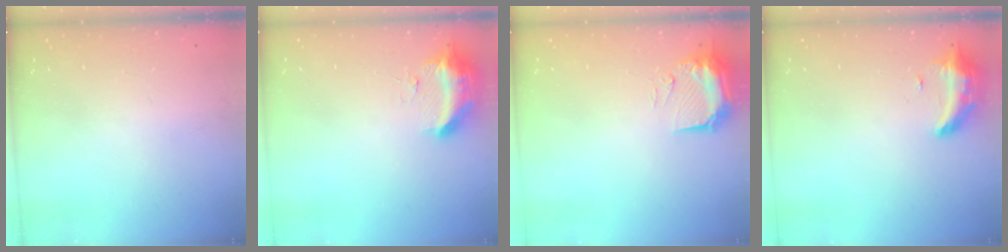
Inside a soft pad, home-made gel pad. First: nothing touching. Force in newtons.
{"total": 10.0, "press": 10.0, "slide": 0.4}
{"total": 11.4, "press": 10.0, "slide": 5.4}
{"total": 8.3, "press": 8.2, "slide": 1.5}